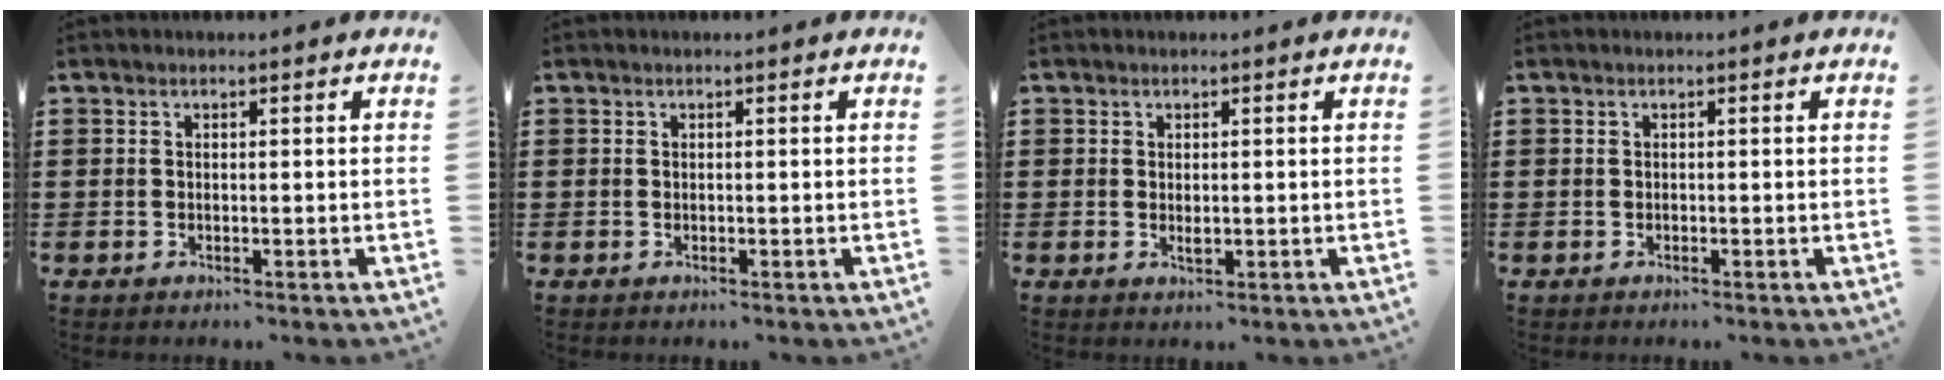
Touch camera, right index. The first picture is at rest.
{"total": 0.0}
{"total": 1.1, "force": [0.1, 0.4, 1.0], "torque": [-0.020, 0.002, 0.000]}
{"total": 0.0}